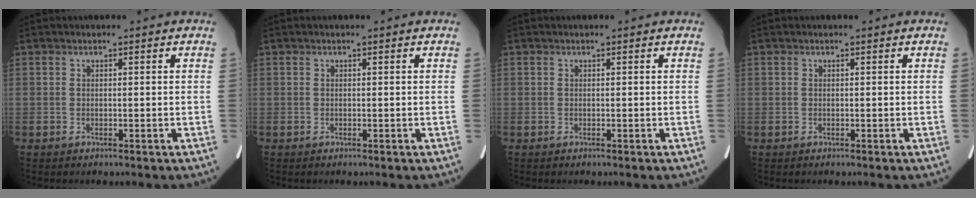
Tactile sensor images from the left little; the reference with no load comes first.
{"total": 0.0}
{"total": 0.0}
{"total": 0.0}